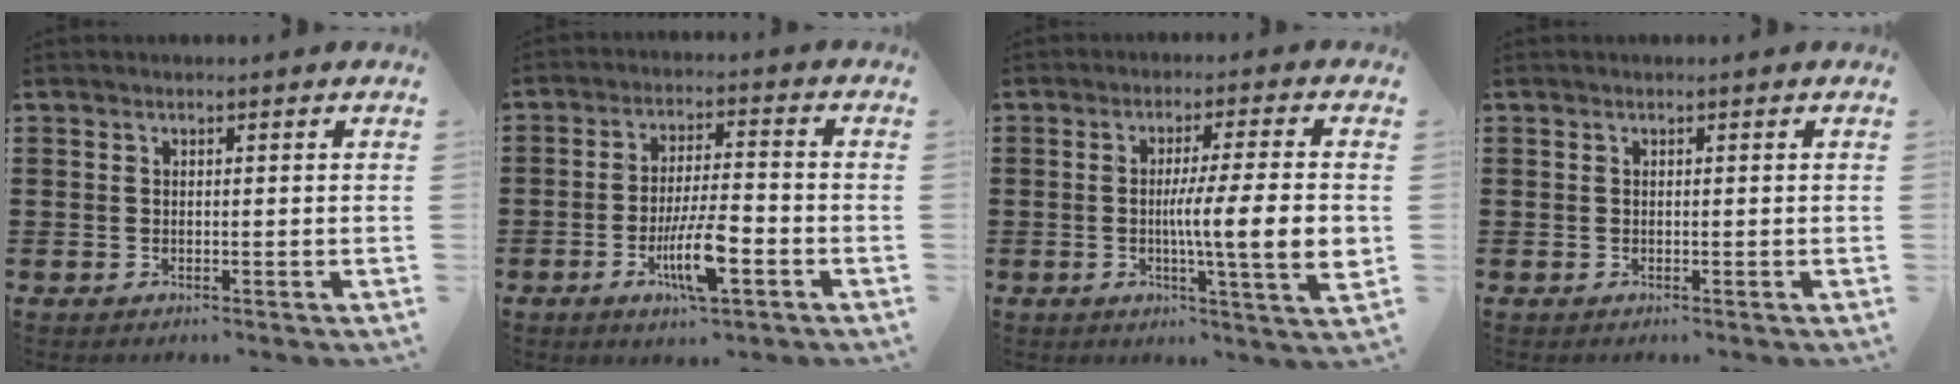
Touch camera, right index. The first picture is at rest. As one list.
[{"total": 8.9, "force": [-3.4, 2.1, 7.9], "torque": [-0.159, -0.009, -0.063]}, {"total": 10.5, "force": [-0.9, 0.6, 10.5], "torque": [-0.163, -0.014, -0.020]}, {"total": 0.0}]